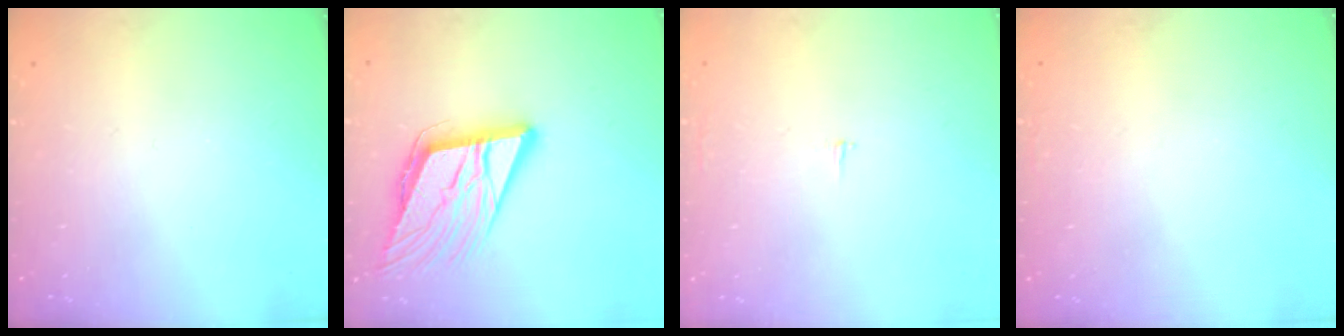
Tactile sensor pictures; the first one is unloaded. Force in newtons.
{"total": 15.0, "press": 14.6, "slide": 3.5}
{"total": 1.8, "press": 1.8, "slide": 0.1}
{"total": 1.6, "press": 1.6, "slide": 0.0}